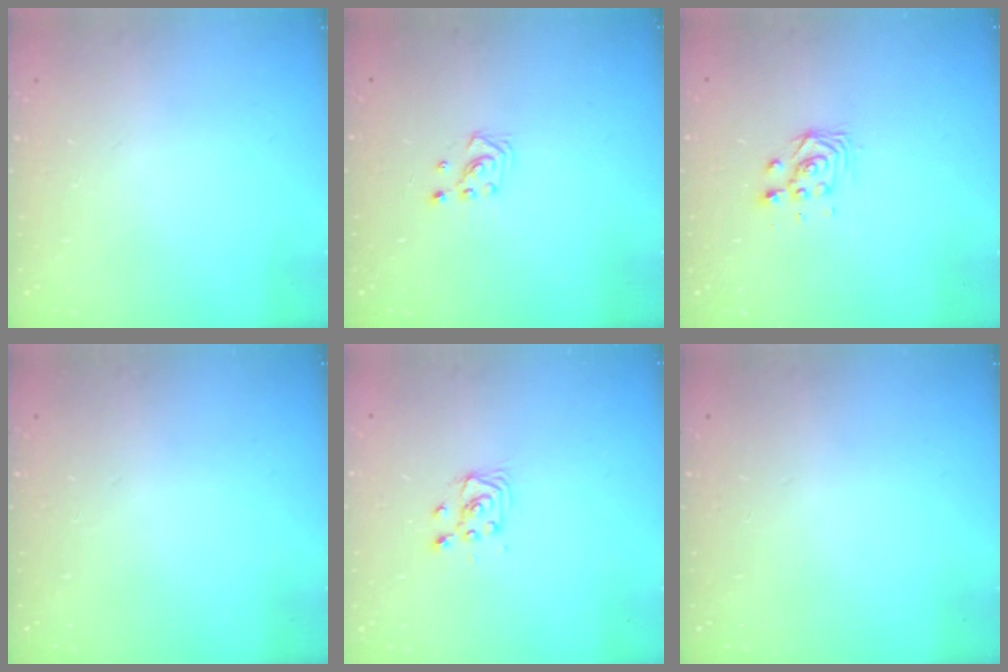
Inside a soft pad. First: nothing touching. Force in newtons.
{"total": 2.6, "press": 2.6, "slide": 0.3}
{"total": 3.1, "press": 3.1, "slide": 0.0}
{"total": 0.0}
{"total": 3.8, "press": 3.7, "slide": 0.4}
{"total": 0.0}